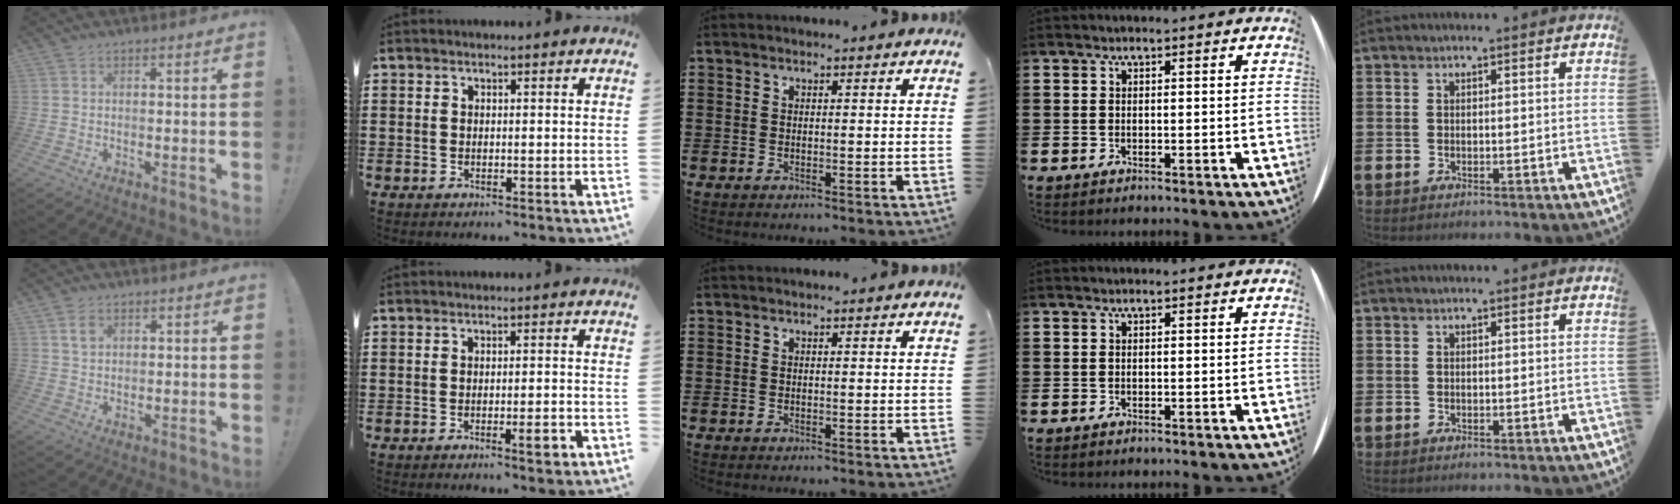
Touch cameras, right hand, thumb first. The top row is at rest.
{"thumb": {"total": 3.6, "force": [2.0, 2.3, 2.0], "torque": [-0.018, -0.005, 0.033]}, "index": {"total": 3.0, "force": [-1.6, 0.5, 2.5], "torque": [-0.039, -0.002, -0.027]}}